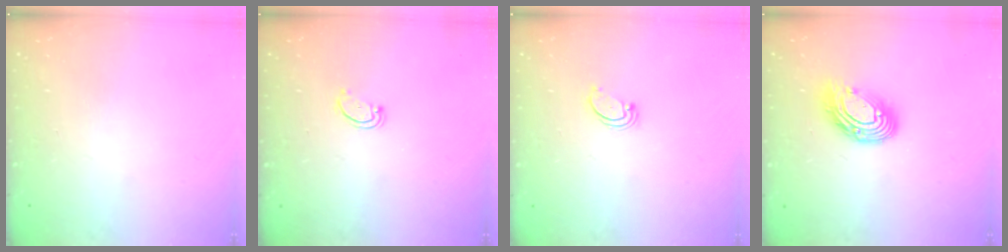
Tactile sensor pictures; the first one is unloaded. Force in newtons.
{"total": 2.2, "press": 2.1, "slide": 0.4}
{"total": 2.2, "press": 2.2, "slide": 0.2}
{"total": 12.0, "press": 11.9, "slide": 1.0}